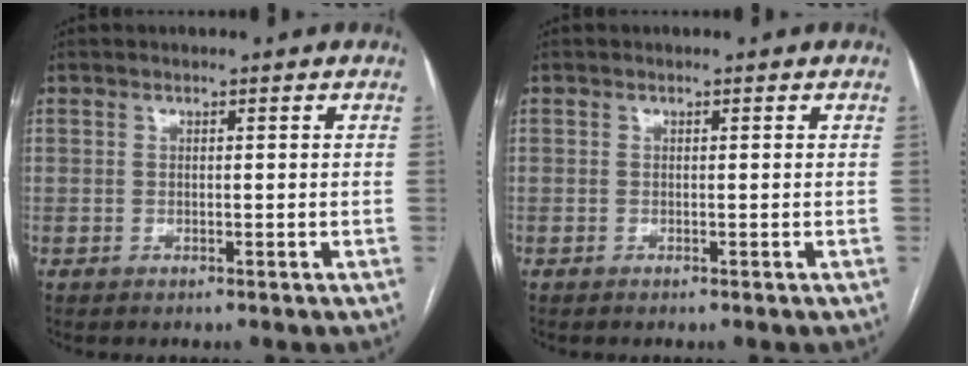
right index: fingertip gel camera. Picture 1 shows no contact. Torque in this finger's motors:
{"motor_torque": [0.02, -0.04, 0.03, 0.01]}